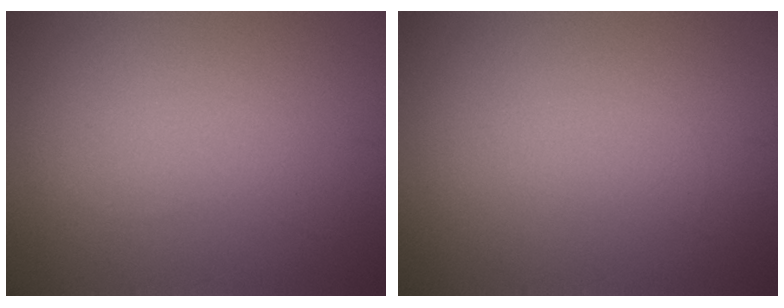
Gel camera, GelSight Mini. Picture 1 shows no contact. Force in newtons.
{"total": 0.0}